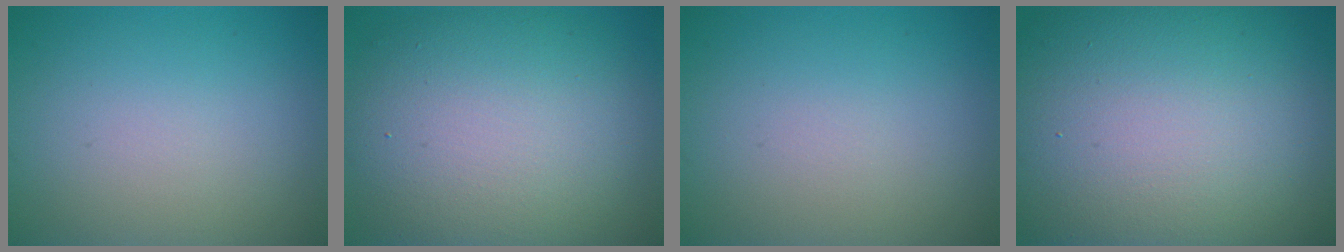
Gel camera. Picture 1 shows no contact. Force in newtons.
{"total": 12.3, "press": 12.2, "slide": 1.1}
{"total": 0.0}
{"total": 18.8, "press": 18.7, "slide": 1.6}